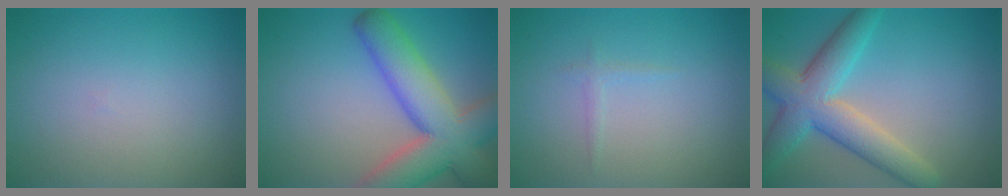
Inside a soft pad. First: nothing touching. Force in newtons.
{"total": 10.0, "press": 10.0, "slide": 0.9}
{"total": 0.7, "press": 0.7, "slide": 0.1}
{"total": 6.7, "press": 6.7, "slide": 0.2}